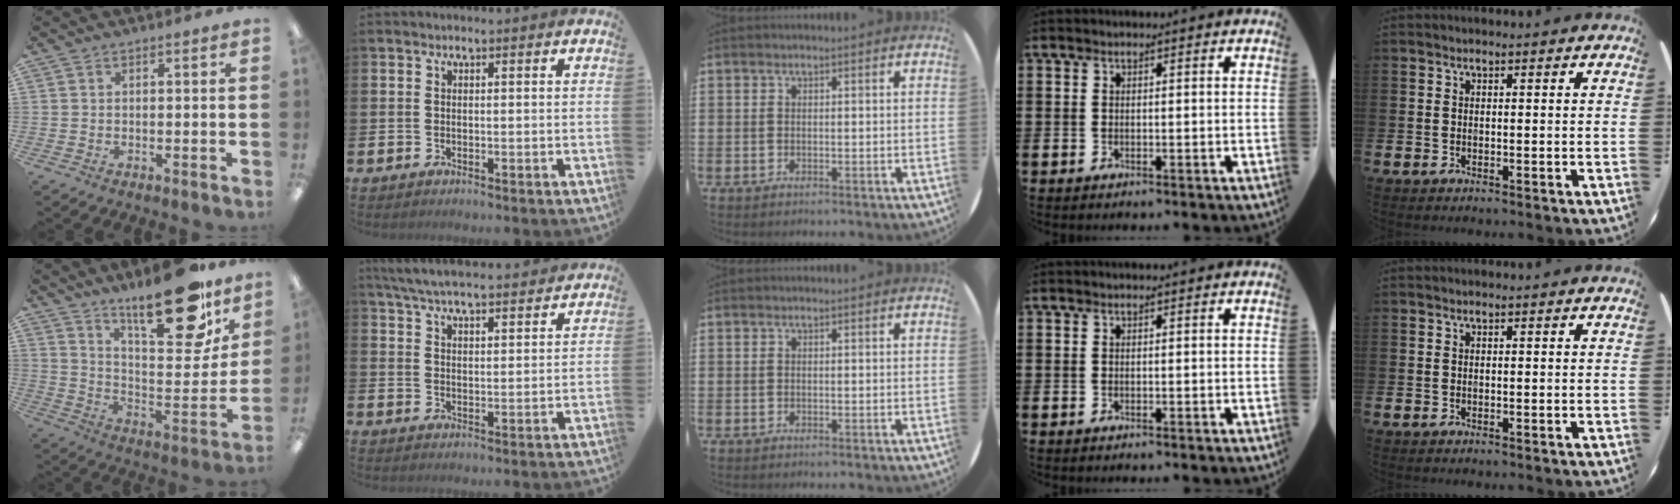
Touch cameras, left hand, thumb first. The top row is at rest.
{"thumb": {"total": 23.3, "force": [17.2, 7.4, 13.9], "torque": [-0.184, -0.124, 0.280]}, "index": {"total": 6.3, "force": [6.1, 0.5, 1.4], "torque": [-0.050, -0.034, 0.110]}}